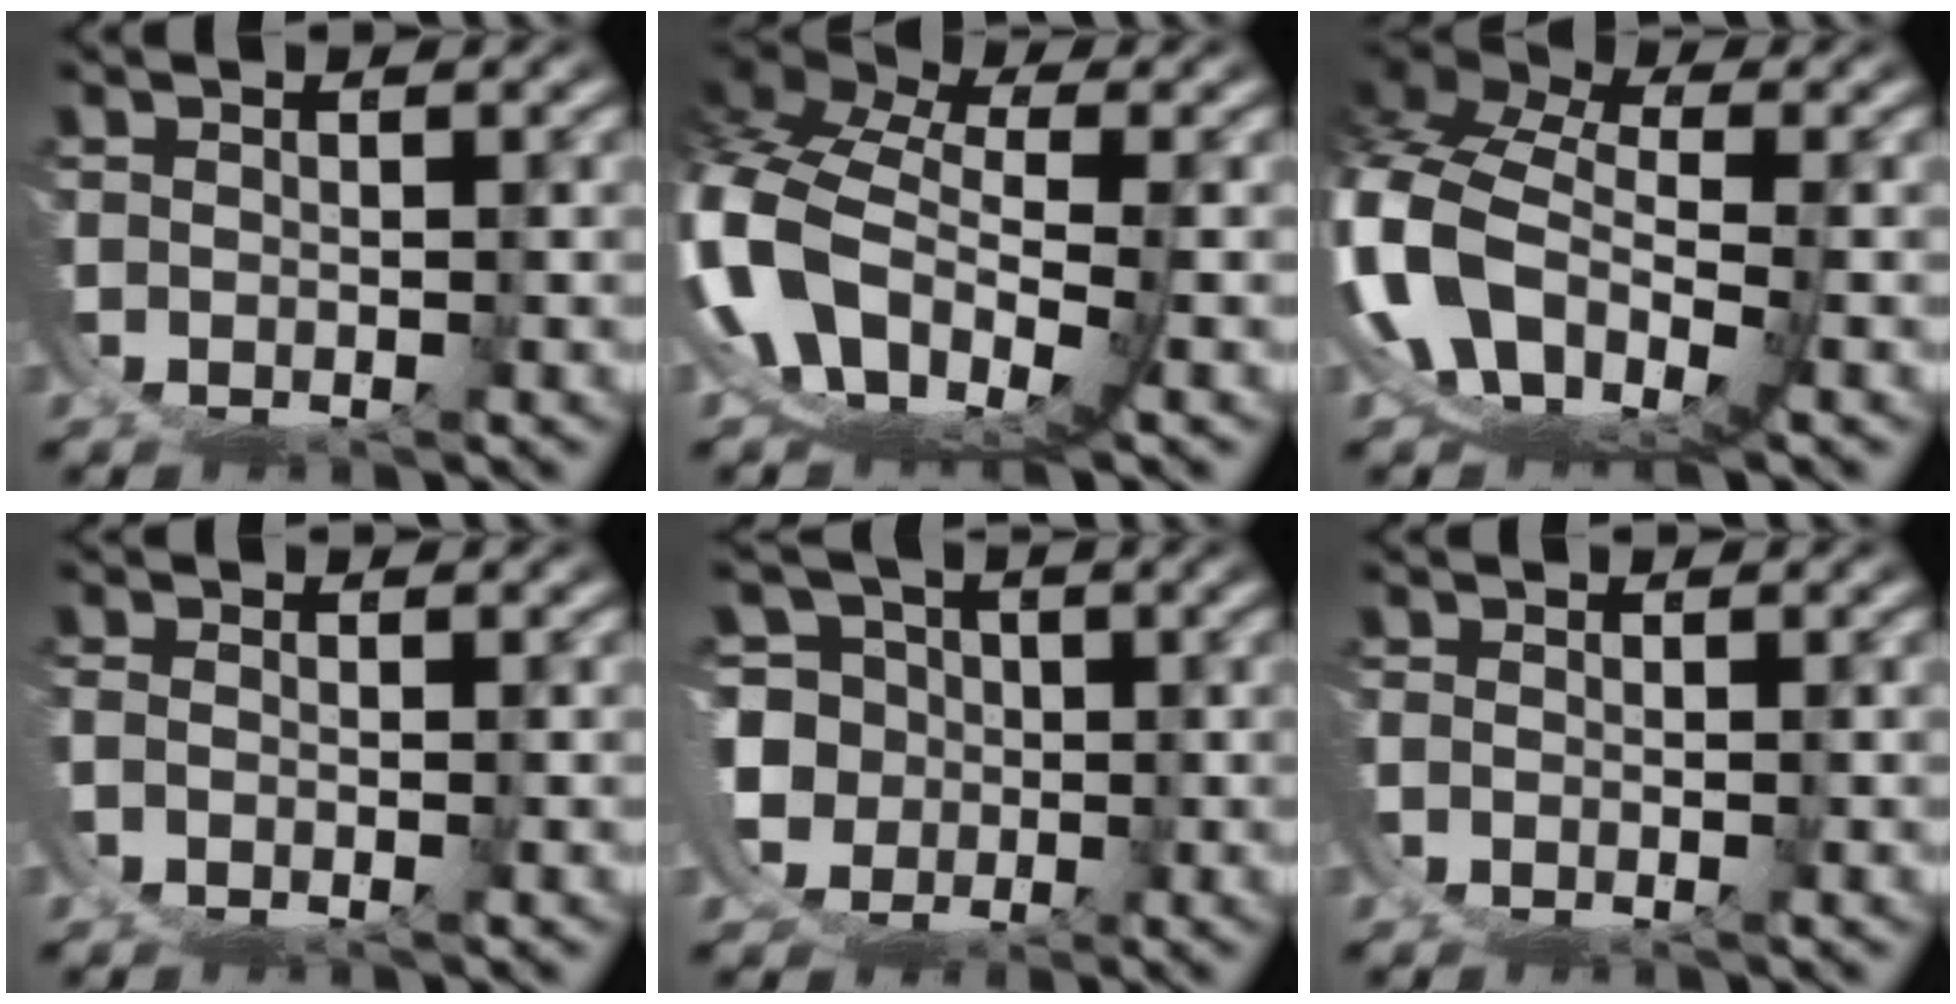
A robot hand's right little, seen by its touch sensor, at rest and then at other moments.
{"total": 8.3, "force": [0.7, 5.5, 6.1], "torque": [-0.153, -0.016, 0.012]}
{"total": 9.7, "force": [0.6, 7.1, 6.6], "torque": [-0.163, -0.020, 0.009]}
{"total": 1.6, "force": [-0.7, 1.0, 1.0], "torque": [-0.022, -0.010, -0.009]}
{"total": 9.3, "force": [1.4, 9.0, 2.1], "torque": [-0.067, -0.039, 0.028]}
{"total": 1.0, "force": [-0.7, 0.5, 0.6], "torque": [-0.013, -0.008, -0.008]}